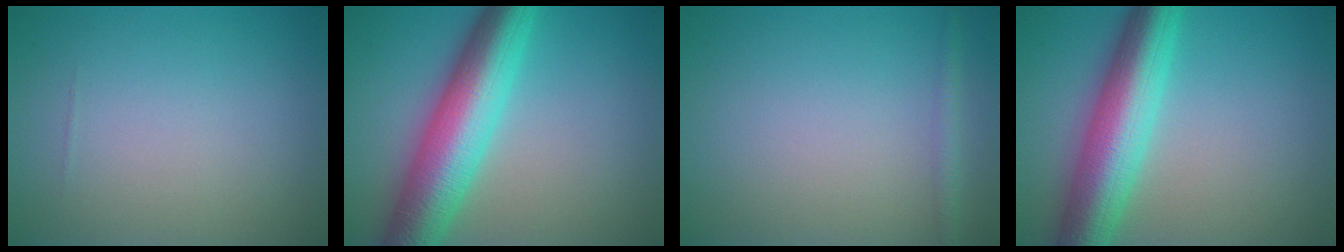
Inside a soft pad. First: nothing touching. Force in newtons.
{"total": 9.6, "press": 9.6, "slide": 0.1}
{"total": 1.3, "press": 1.3, "slide": 0.1}
{"total": 8.6, "press": 8.6, "slide": 0.2}